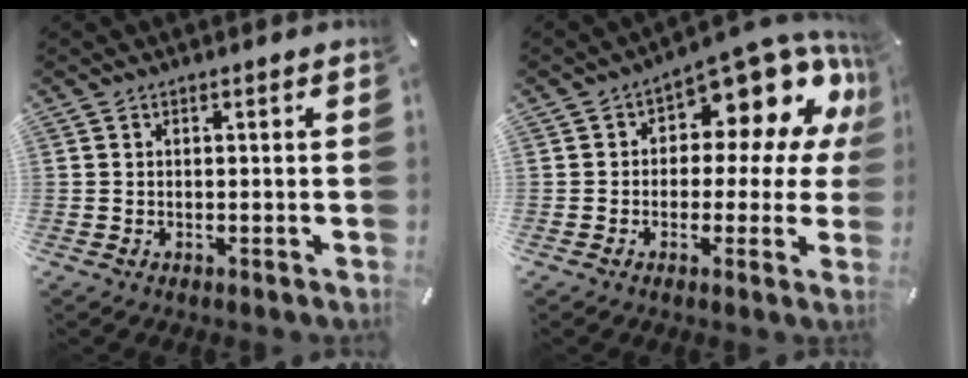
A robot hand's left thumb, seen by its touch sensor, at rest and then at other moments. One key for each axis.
{"total": 11.7, "fx": 6.7, "fy": 5.7, "fz": 7.6, "tx": -0.101, "ty": -0.067, "tz": 0.112}